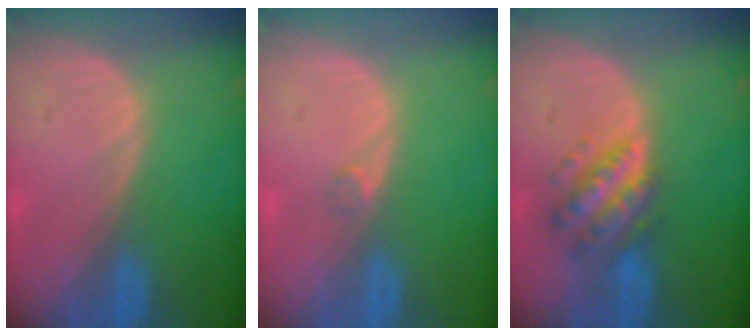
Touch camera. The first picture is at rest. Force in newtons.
{"total": 0.9, "press": 0.8, "slide": 0.5}
{"total": 6.4, "press": 6.4, "slide": 0.2}